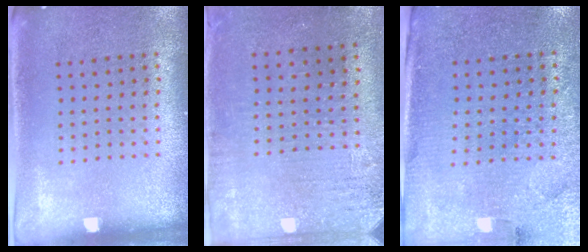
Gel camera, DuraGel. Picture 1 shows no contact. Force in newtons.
{"total": 3.1, "press": 2.6, "slide": 1.7}
{"total": 3.1, "press": 3.0, "slide": 1.0}